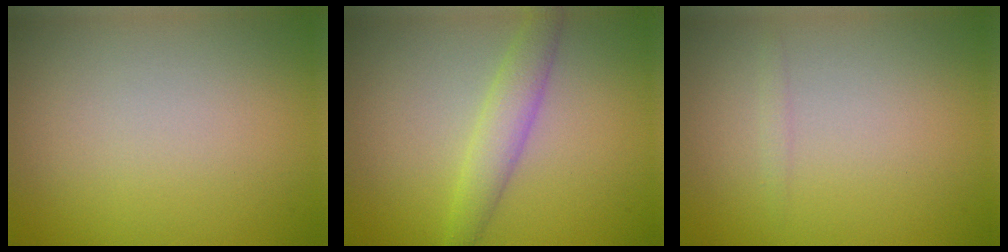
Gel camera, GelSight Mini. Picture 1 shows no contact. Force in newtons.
{"total": 2.7, "press": 2.7, "slide": 0.1}
{"total": 0.5, "press": 0.5, "slide": 0.0}